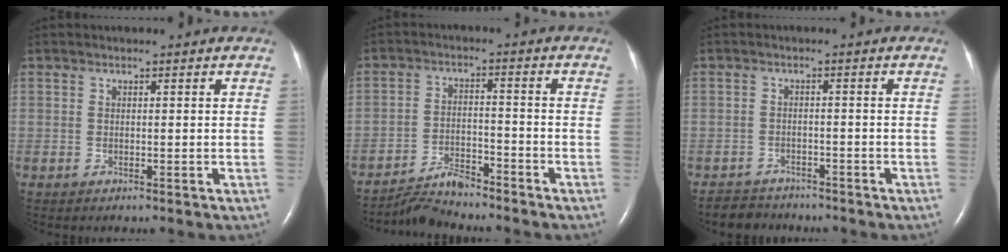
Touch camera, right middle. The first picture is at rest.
{"total": 5.3, "force": [-5.2, 0.3, 0.6], "torque": [-0.017, -0.012, -0.090]}
{"total": 3.8, "force": [-3.6, 1.3, -0.3], "torque": [-0.002, -0.008, -0.059]}